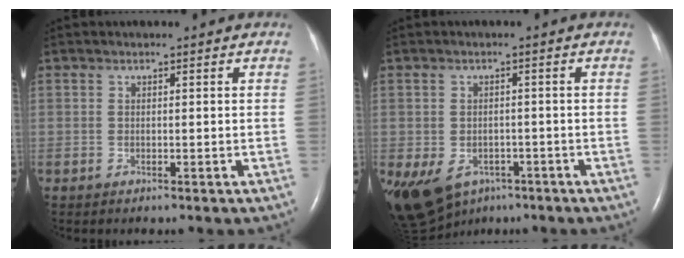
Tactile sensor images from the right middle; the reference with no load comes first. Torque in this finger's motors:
{"motor_torque": [1.07, -1.07, 0.33, 0.19]}